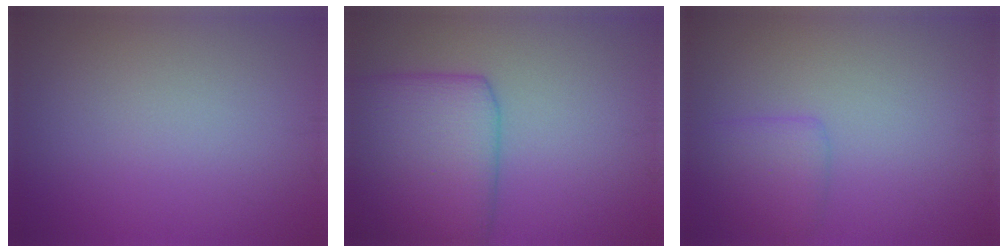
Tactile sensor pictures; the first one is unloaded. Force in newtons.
{"total": 7.7, "press": 7.6, "slide": 0.2}
{"total": 2.1, "press": 2.1, "slide": 0.1}